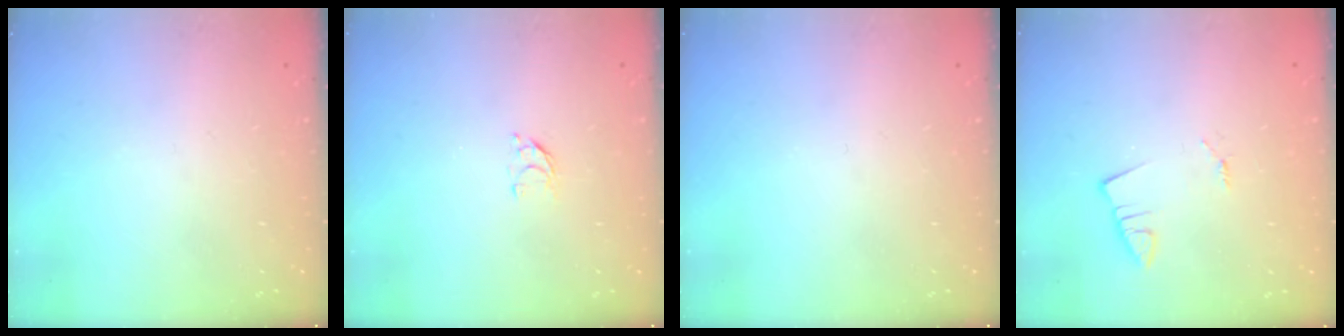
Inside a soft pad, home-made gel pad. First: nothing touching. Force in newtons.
{"total": 2.9, "press": 2.9, "slide": 0.2}
{"total": 0.0}
{"total": 1.3, "press": 1.3, "slide": 0.1}